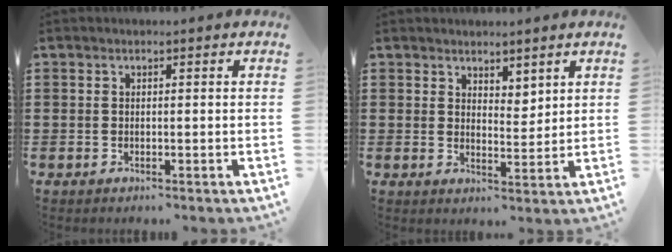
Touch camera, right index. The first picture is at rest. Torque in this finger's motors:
{"motor_torque": [-0.03, 0.28, 0.09, 0.00]}